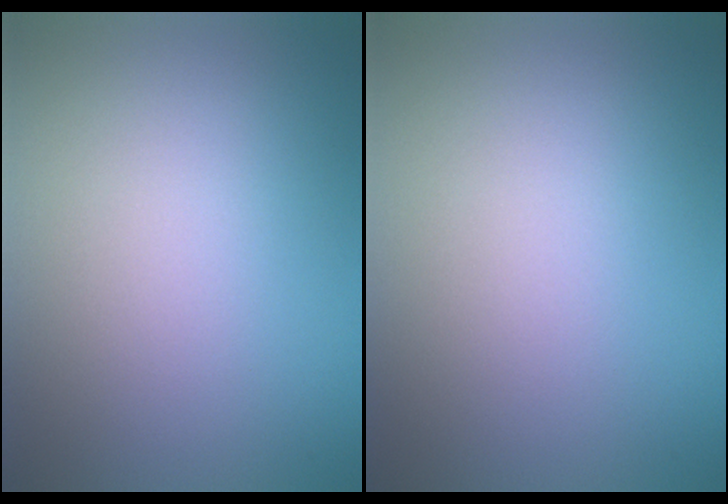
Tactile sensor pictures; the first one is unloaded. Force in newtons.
{"total": 0.0}